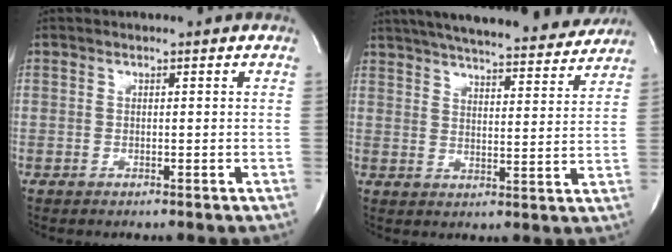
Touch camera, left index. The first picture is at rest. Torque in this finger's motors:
{"motor_torque": [0.19, -0.71, 0.75, 0.17]}